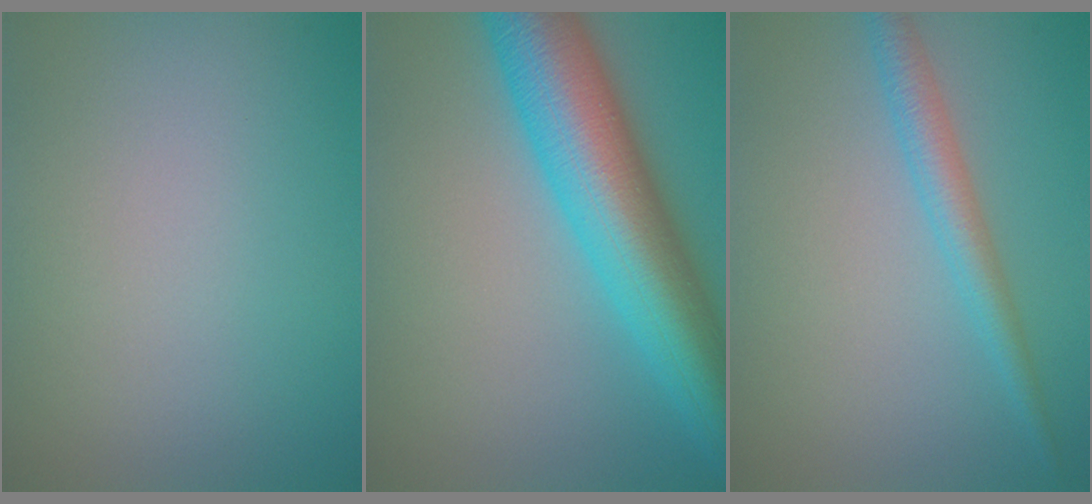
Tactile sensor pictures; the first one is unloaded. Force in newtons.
{"total": 11.5, "press": 11.5, "slide": 0.3}
{"total": 2.7, "press": 2.7, "slide": 0.2}